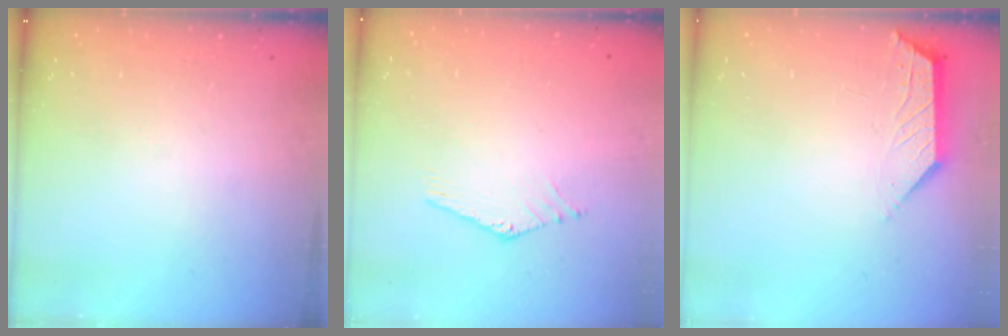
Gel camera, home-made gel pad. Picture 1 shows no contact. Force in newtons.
{"total": 0.0}
{"total": 2.0, "press": 2.0, "slide": 0.4}